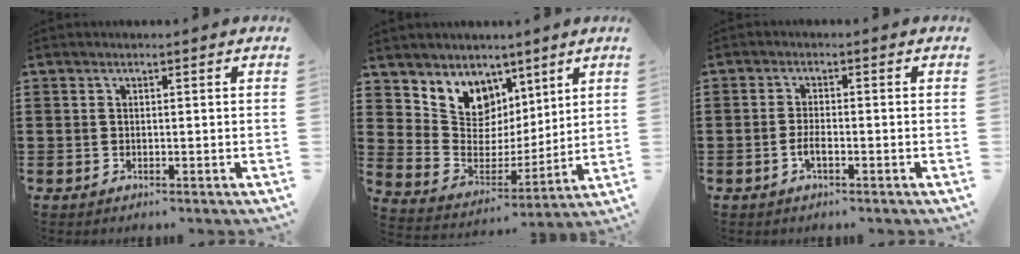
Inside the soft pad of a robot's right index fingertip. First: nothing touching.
{"total": 7.9, "force": [5.5, 5.7, -0.2], "torque": [-0.049, -0.066, 0.104]}
{"total": 2.1, "force": [-1.0, 0.5, 1.8], "torque": [-0.033, 0.000, -0.018]}